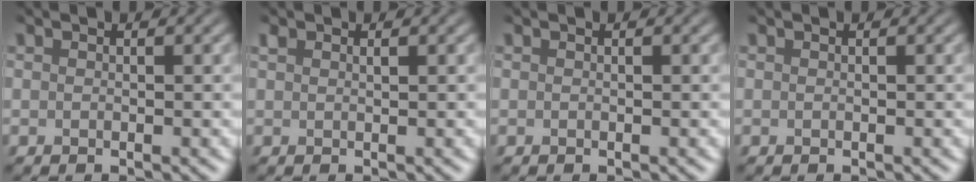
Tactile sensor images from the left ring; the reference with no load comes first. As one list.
[{"total": 0.8, "force": [0.5, 0.4, 0.5], "torque": [-0.012, 0.000, 0.012]}, {"total": 0.0}, {"total": 0.0}]